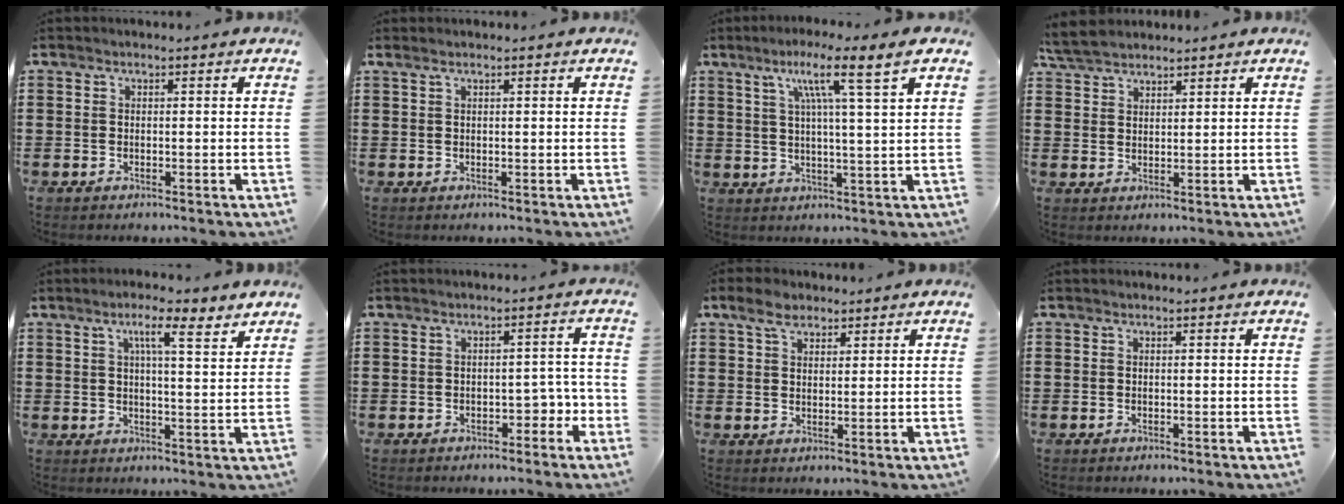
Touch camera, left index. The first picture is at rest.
{"total": 0.6, "force": [0.4, 0.0, 0.4], "torque": [-0.009, 0.000, 0.009]}
{"total": 8.0, "force": [4.2, -0.8, 6.8], "torque": [-0.129, -0.011, 0.058]}
{"total": 4.2, "force": [3.9, 1.4, 1.1], "torque": [-0.035, 0.000, 0.074]}
{"total": 5.8, "force": [3.7, 0.6, 4.4], "torque": [-0.082, -0.008, 0.058]}
{"total": 3.2, "force": [-1.9, 1.6, 2.0], "torque": [-0.039, 0.006, -0.040]}
{"total": 3.9, "force": [2.7, 2.2, 1.7], "torque": [-0.035, 0.008, 0.049]}
{"total": 0.0}